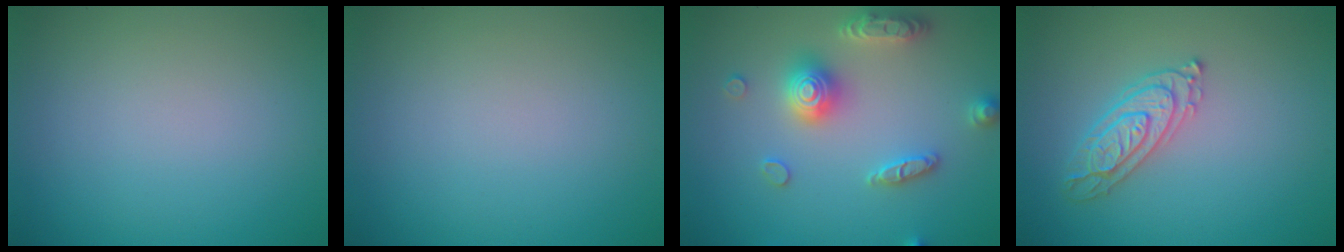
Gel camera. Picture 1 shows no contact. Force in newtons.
{"total": 0.0}
{"total": 4.9, "press": 4.8, "slide": 0.8}
{"total": 3.0, "press": 2.9, "slide": 0.7}